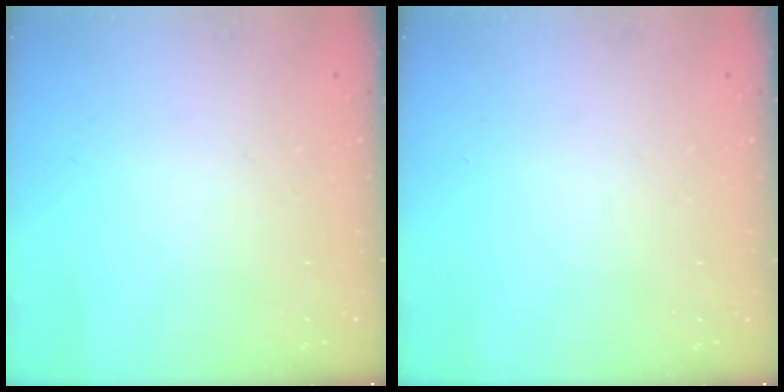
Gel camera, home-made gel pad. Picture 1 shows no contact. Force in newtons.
{"total": 0.0}